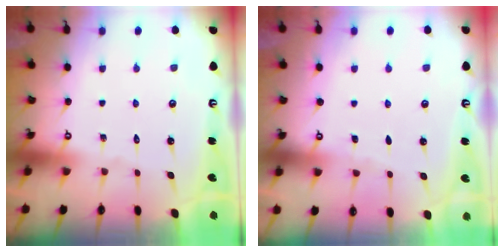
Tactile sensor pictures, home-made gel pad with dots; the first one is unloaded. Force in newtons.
{"total": 2.1, "press": 2.1, "slide": 0.3}